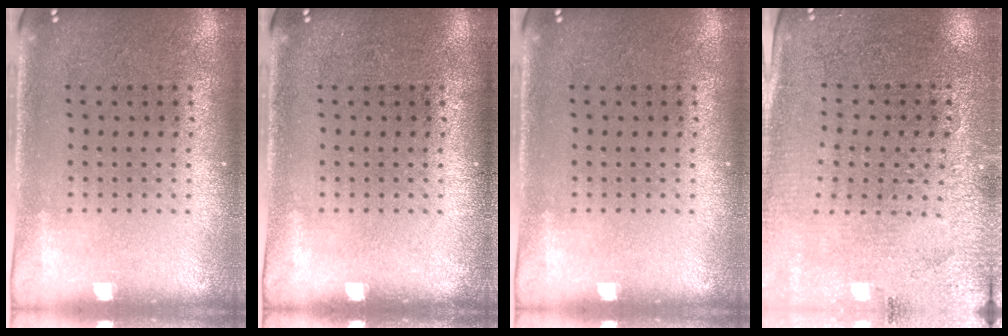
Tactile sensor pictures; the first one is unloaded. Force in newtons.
{"total": 0.0}
{"total": 0.0}
{"total": 2.8, "press": 2.8, "slide": 0.5}